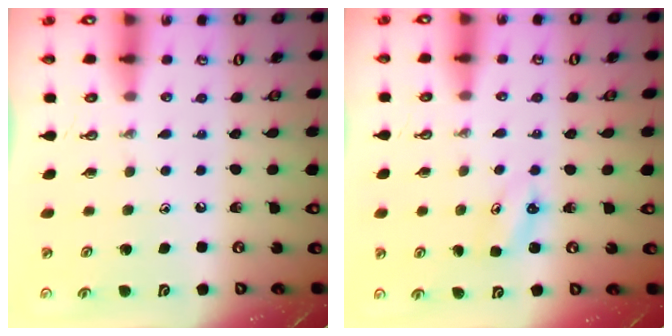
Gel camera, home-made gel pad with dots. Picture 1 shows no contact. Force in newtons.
{"total": 4.5, "press": 4.5, "slide": 0.2}